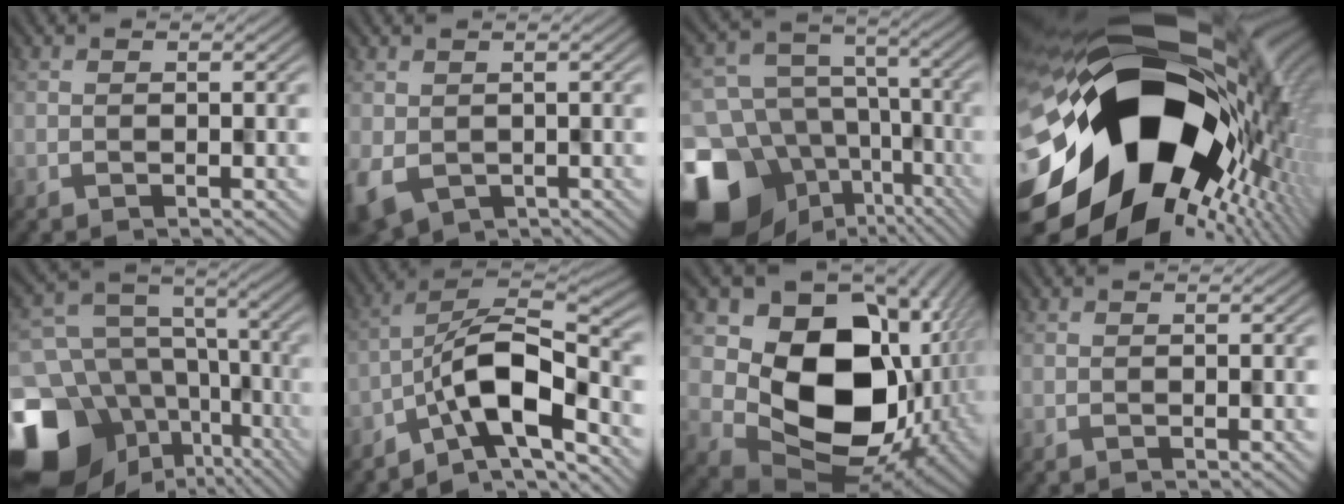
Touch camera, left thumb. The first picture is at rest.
{"total": 6.0, "force": [-1.9, 4.1, 3.9], "torque": [-0.088, -0.029, -0.012]}
{"total": 18.4, "force": [-9.3, 13.9, 7.5], "torque": [-0.183, -0.048, -0.115]}
{"total": 21.8, "force": [-3.4, 15.3, 15.1], "torque": [-0.282, -0.084, -0.029]}
{"total": 17.9, "force": [-7.7, 13.8, 8.4], "torque": [-0.206, -0.036, -0.083]}
{"total": 10.1, "force": [-5.1, 3.7, 7.9], "torque": [-0.121, 0.007, -0.103]}
{"total": 16.1, "force": [1.0, 12.5, 10.1], "torque": [-0.158, -0.045, 0.036]}
{"total": 0.0}